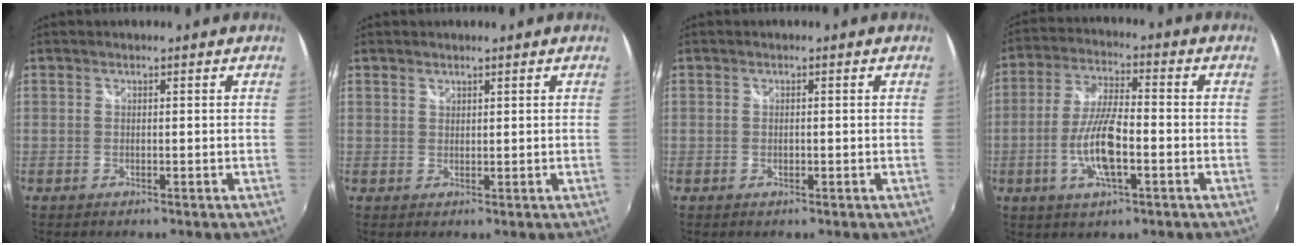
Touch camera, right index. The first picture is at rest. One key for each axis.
{"total": 1.1, "fx": 0.8, "fy": 0.7, "fz": 0.2, "tx": 0.000, "ty": 0.002, "tz": 0.013}
{"total": 0.8, "fx": -0.1, "fy": 0.5, "fz": 0.6, "tx": -0.012, "ty": -0.001, "tz": -0.003}
{"total": 10.6, "fx": -3.1, "fy": 2.8, "fz": 9.7, "tx": -0.198, "ty": -0.002, "tz": -0.061}